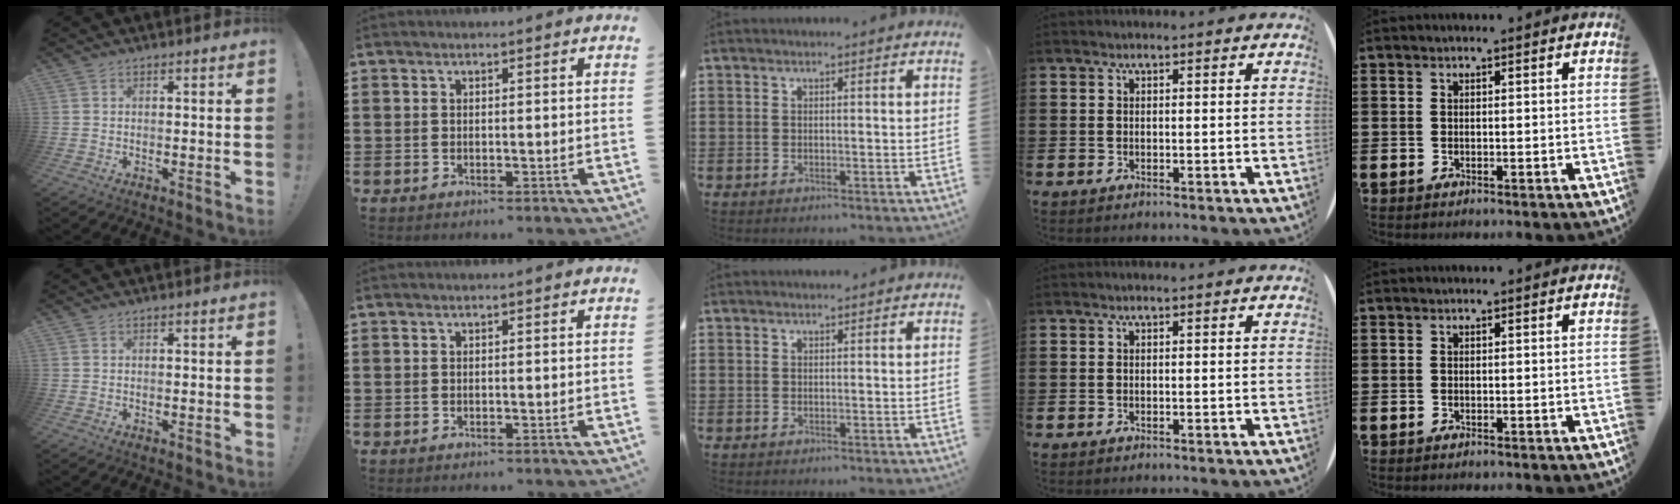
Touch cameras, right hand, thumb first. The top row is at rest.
{}